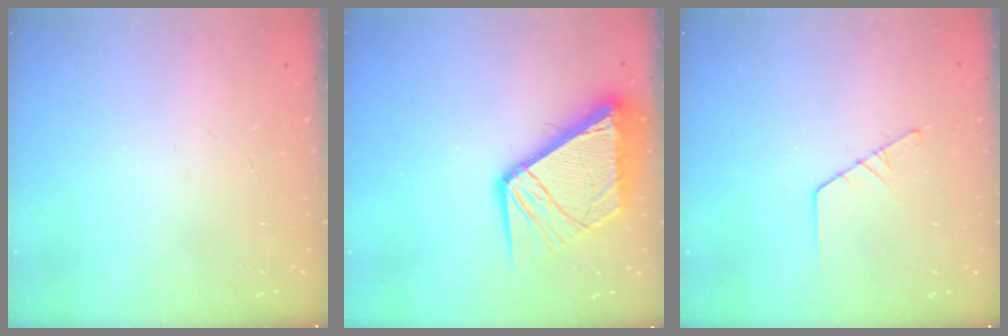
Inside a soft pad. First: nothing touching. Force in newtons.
{"total": 14.5, "press": 14.4, "slide": 1.6}
{"total": 2.6, "press": 2.6, "slide": 0.3}